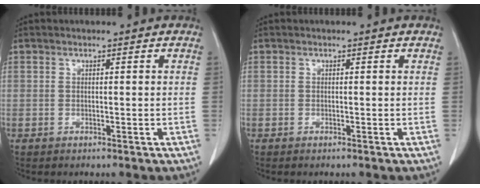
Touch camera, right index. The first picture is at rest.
{"total": 0.0}